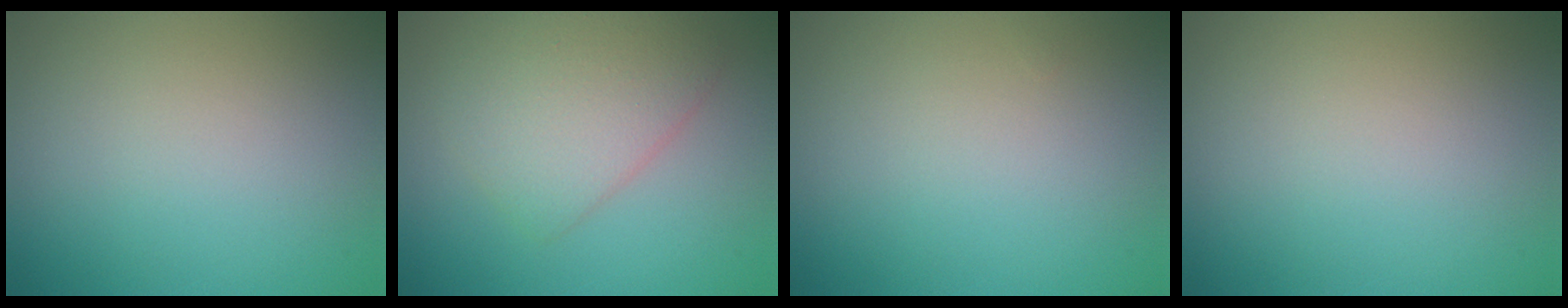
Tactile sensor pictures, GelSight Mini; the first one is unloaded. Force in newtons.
{"total": 4.1, "press": 4.1, "slide": 0.1}
{"total": 0.0}
{"total": 0.0}